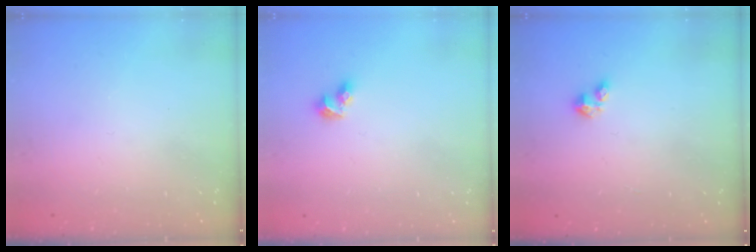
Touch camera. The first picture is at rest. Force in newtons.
{"total": 3.9, "press": 3.8, "slide": 0.5}
{"total": 2.1, "press": 2.1, "slide": 0.3}